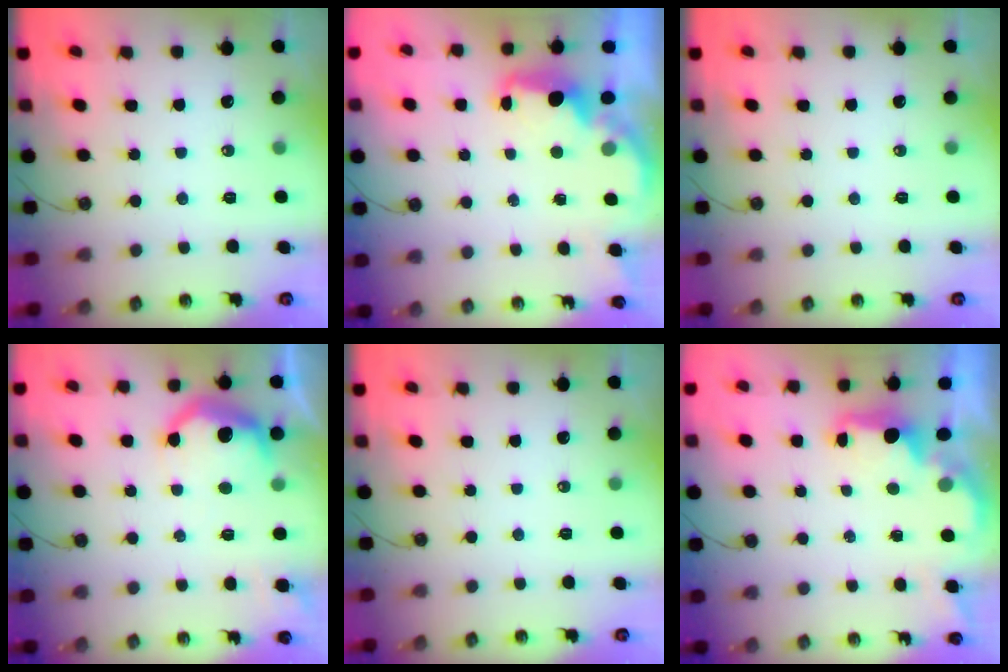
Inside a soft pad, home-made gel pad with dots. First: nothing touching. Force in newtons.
{"total": 2.5, "press": 2.4, "slide": 0.7}
{"total": 0.0}
{"total": 9.9, "press": 9.8, "slide": 0.7}
{"total": 0.0}
{"total": 2.2, "press": 2.1, "slide": 0.8}